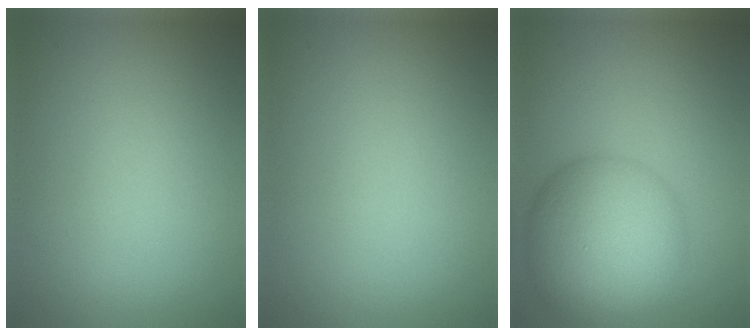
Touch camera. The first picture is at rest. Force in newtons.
{"total": 0.0}
{"total": 9.5, "press": 9.5, "slide": 0.2}